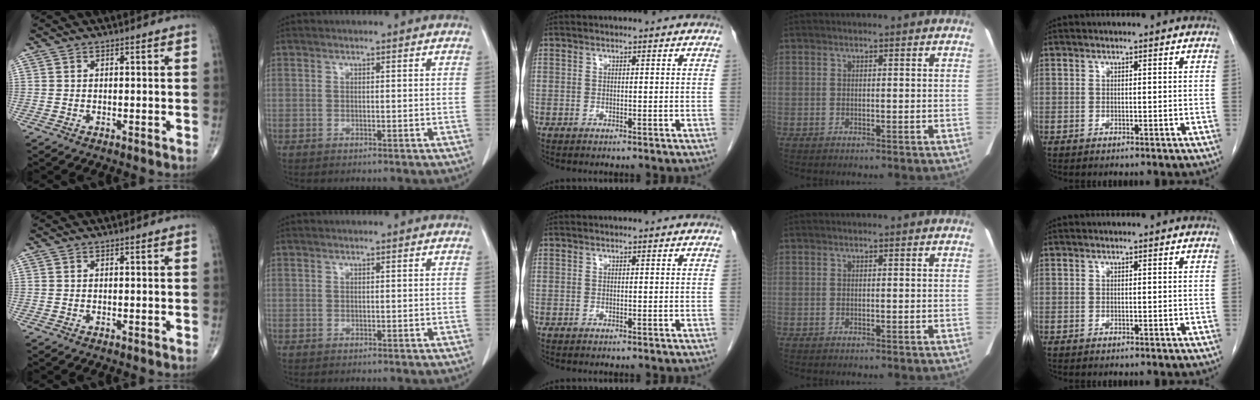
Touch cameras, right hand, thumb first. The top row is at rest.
{}